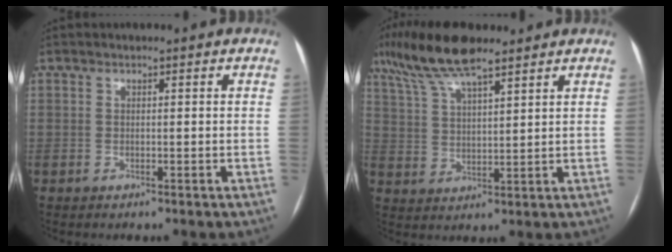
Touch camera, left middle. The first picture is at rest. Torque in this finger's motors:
{"motor_torque": [1.18, -0.96, 0.16, 0.06]}